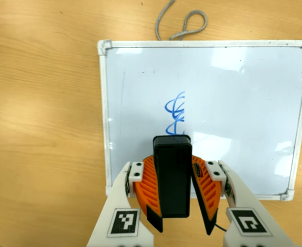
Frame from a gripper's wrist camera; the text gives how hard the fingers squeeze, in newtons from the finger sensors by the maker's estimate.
{"total": 10.3, "left": 9.7, "right": 11.0}